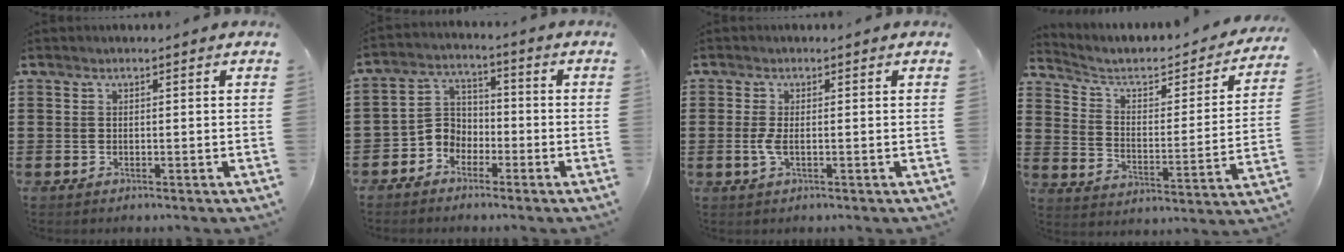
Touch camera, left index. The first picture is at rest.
{"total": 4.7, "force": [-3.1, 3.5, 0.9], "torque": [-0.035, 0.006, -0.068]}
{"total": 1.9, "force": [-0.3, 0.5, 1.9], "torque": [-0.042, -0.003, -0.007]}
{"total": 4.5, "force": [3.4, 2.1, 2.1], "torque": [-0.064, -0.022, 0.047]}